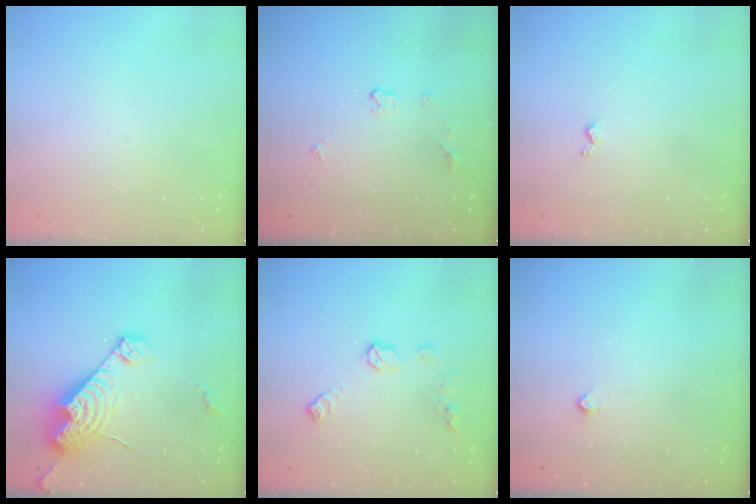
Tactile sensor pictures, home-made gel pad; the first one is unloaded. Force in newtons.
{"total": 3.6, "press": 3.5, "slide": 0.4}
{"total": 3.0, "press": 2.9, "slide": 0.5}
{"total": 15.5, "press": 15.4, "slide": 1.3}
{"total": 8.4, "press": 8.4, "slide": 0.3}
{"total": 2.2, "press": 2.2, "slide": 0.4}